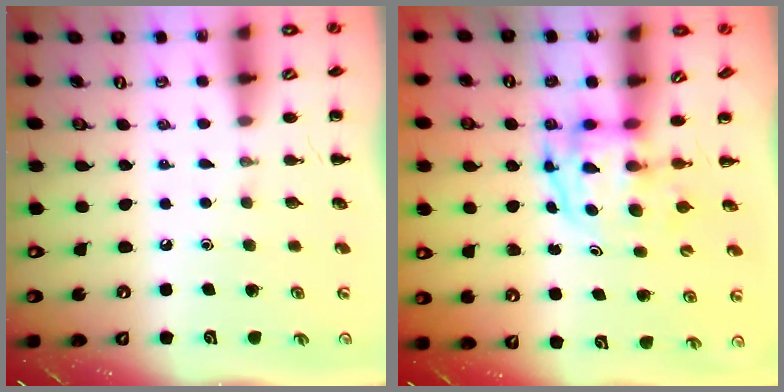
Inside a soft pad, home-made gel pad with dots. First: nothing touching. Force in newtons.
{"total": 3.9, "press": 3.8, "slide": 0.6}